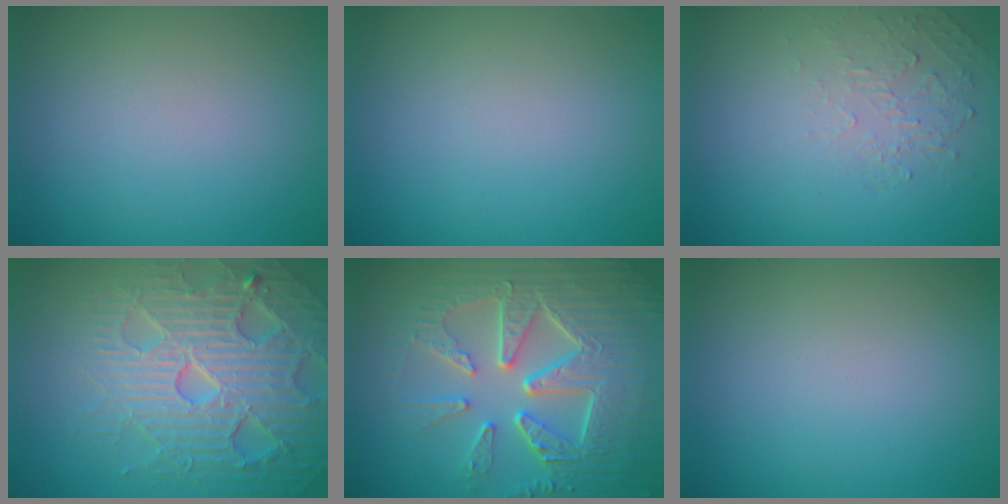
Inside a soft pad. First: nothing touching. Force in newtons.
{"total": 0.0}
{"total": 1.9, "press": 0.5, "slide": 1.9}
{"total": 7.5, "press": 7.4, "slide": 1.4}
{"total": 9.2, "press": 6.6, "slide": 6.4}
{"total": 0.0}